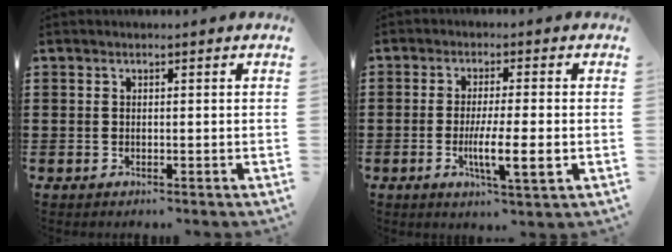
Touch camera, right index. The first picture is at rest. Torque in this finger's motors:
{"motor_torque": [2.15, 0.00, 0.61, 0.21]}